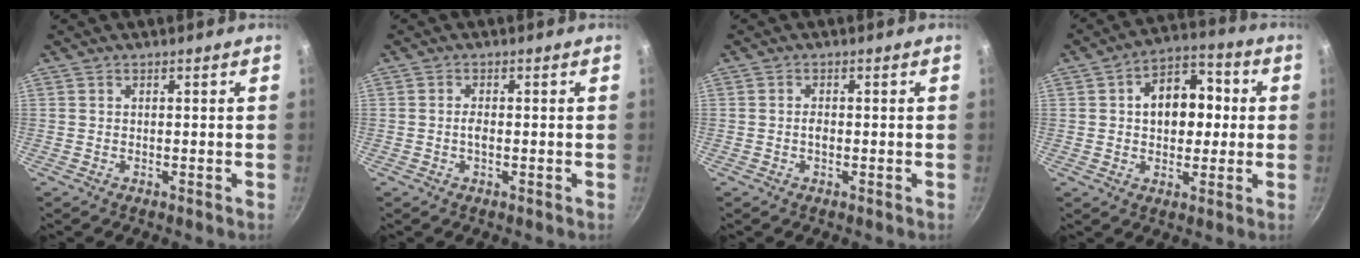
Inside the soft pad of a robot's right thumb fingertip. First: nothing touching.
{"total": 1.7, "force": [-0.3, 0.8, 1.5], "torque": [-0.028, 0.005, -0.007]}
{"total": 1.6, "force": [-0.3, 0.9, 1.2], "torque": [-0.020, 0.005, -0.006]}
{"total": 12.8, "force": [1.4, 9.0, 9.0], "torque": [-0.087, 0.022, 0.010]}